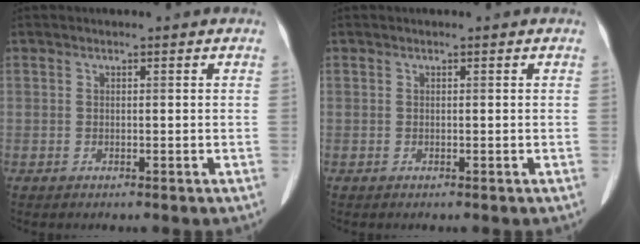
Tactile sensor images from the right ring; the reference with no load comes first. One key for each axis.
{"total": 0.0}